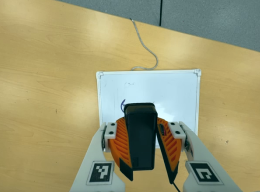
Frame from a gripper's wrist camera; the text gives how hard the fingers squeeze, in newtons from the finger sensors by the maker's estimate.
{"total": 10.3, "left": 9.8, "right": 10.8}